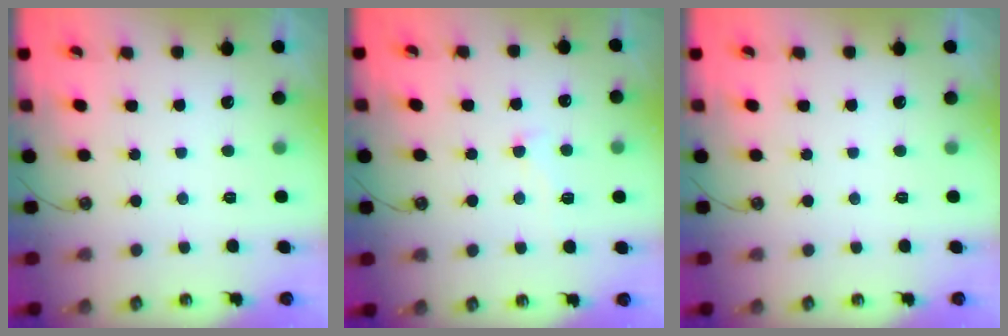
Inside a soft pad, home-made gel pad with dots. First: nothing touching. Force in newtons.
{"total": 0.6, "press": 0.3, "slide": 0.5}
{"total": 0.0}